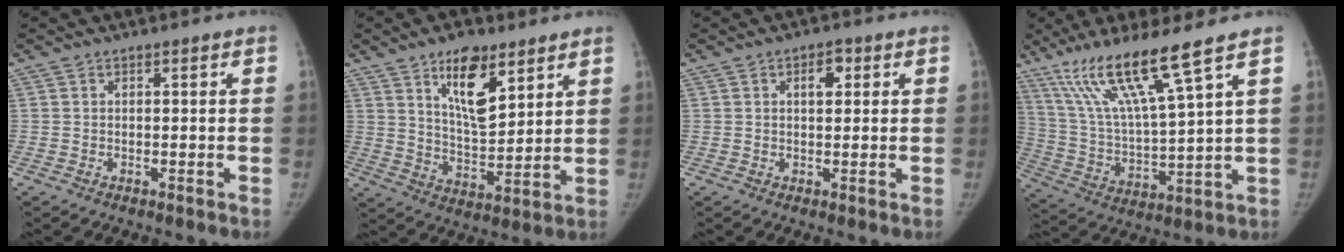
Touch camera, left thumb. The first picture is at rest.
{"total": 12.3, "force": [7.0, 5.3, 8.7], "torque": [-0.119, -0.049, 0.125]}
{"total": 3.1, "force": [1.1, 1.8, 2.3], "torque": [-0.018, 0.000, 0.013]}
{"total": 16.1, "force": [10.4, 0.5, 12.3], "torque": [-0.233, -0.047, 0.203]}